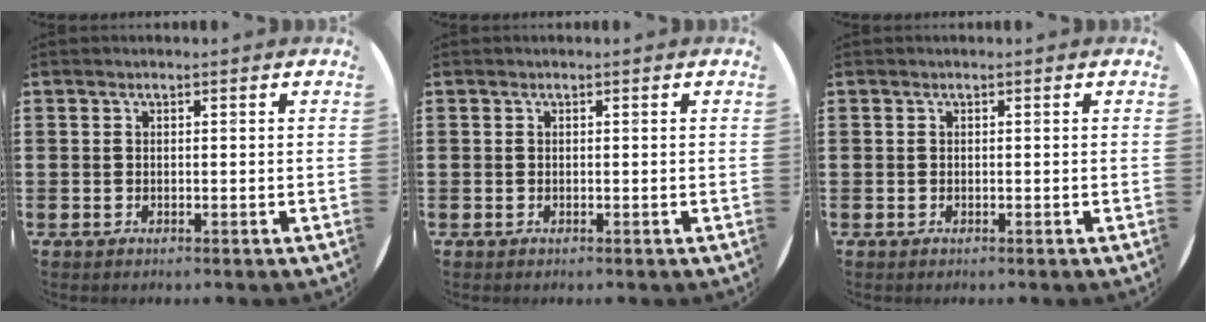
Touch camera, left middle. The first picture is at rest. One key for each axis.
{"total": 0.0}
{"total": 0.0}